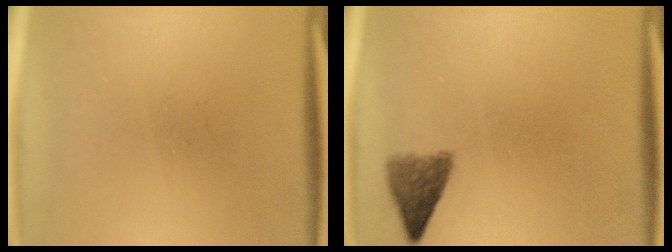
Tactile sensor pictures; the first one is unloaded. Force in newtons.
{"total": 3.4}